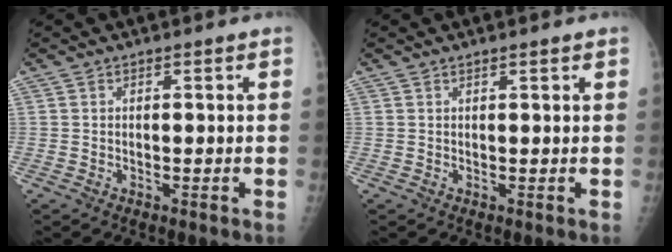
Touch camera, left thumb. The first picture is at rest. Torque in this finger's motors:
{"motor_torque": [-0.17, -0.01, -0.02, 0.21, -0.03]}